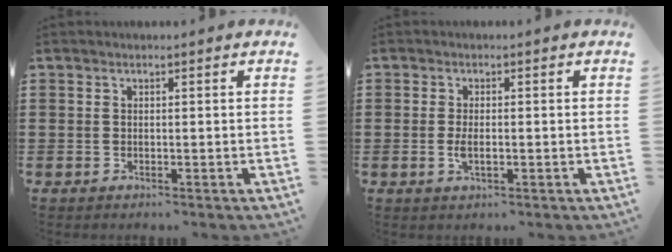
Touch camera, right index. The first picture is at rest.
{"total": 2.4, "force": [-0.4, 0.9, 2.2], "torque": [-0.049, -0.004, -0.010]}